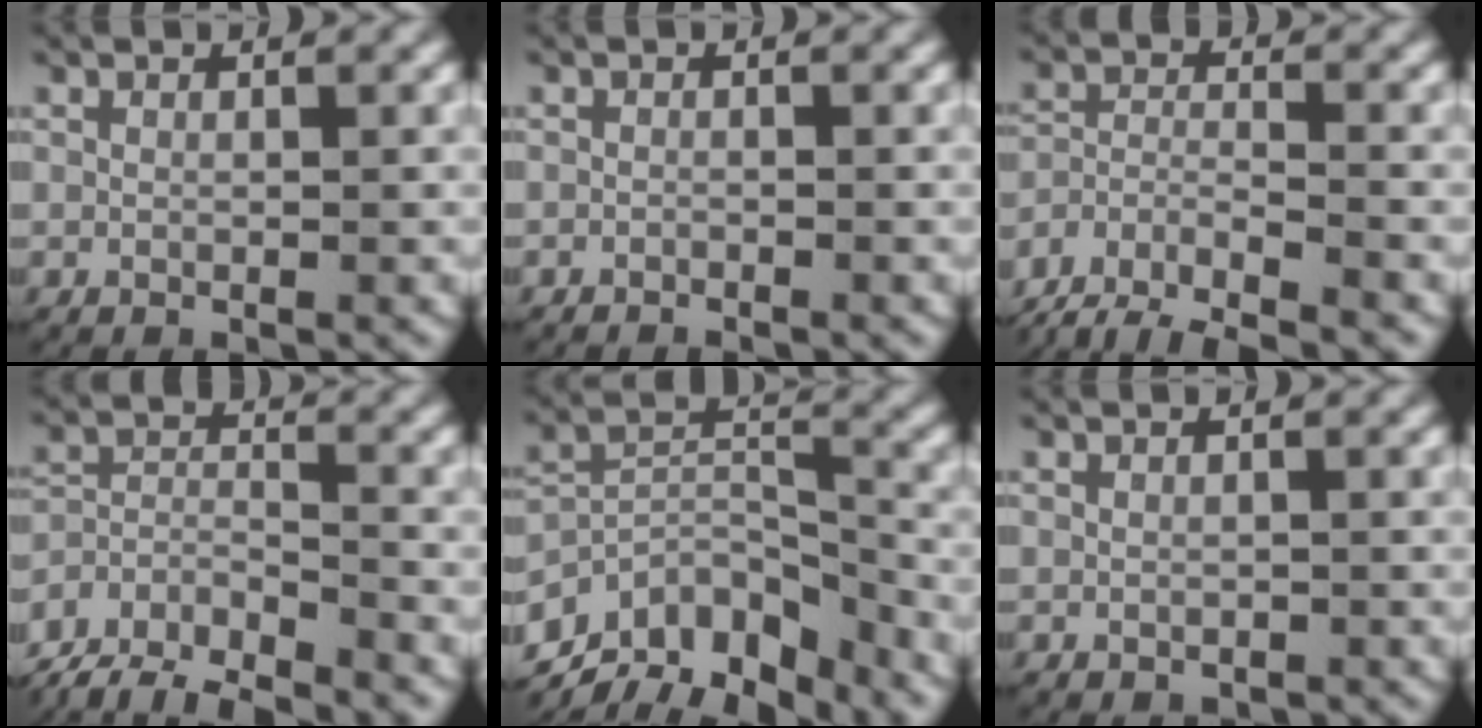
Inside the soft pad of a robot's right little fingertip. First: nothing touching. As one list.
[{"total": 0.8, "force": [-0.8, 0.1, 0.0], "torque": [-0.002, -0.005, -0.014]}, {"total": 7.7, "force": [-5.5, 4.9, 2.3], "torque": [-0.060, -0.024, -0.094]}, {"total": 10.1, "force": [-7.1, 6.7, 2.5], "torque": [-0.071, -0.038, -0.122]}, {"total": 13.3, "force": [-6.8, 9.0, 7.2], "torque": [-0.118, -0.032, -0.101]}, {"total": 0.8, "force": [-0.3, 0.7, 0.3], "torque": [-0.006, -0.004, -0.001]}]